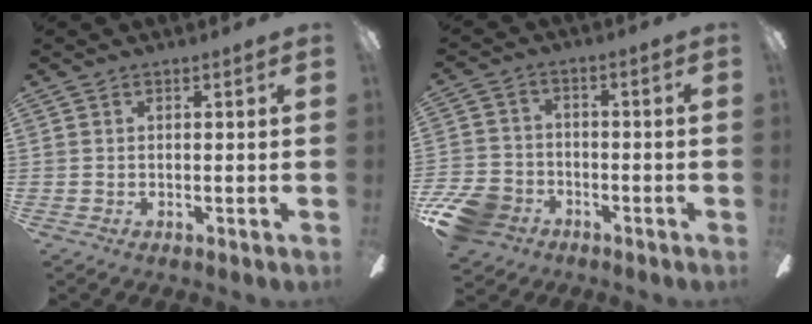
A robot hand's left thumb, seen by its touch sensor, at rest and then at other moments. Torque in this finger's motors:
{"motor_torque": [-0.68, 1.29, 0.21, -0.11, 0.08]}